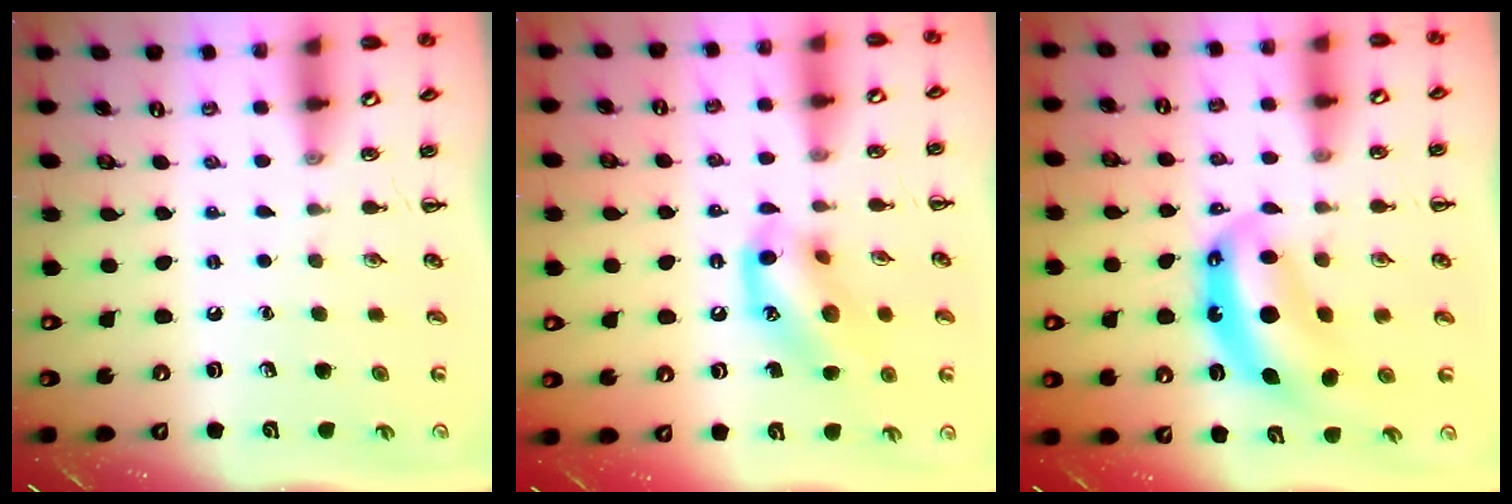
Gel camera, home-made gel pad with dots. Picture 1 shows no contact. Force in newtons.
{"total": 14.7, "press": 14.6, "slide": 1.2}
{"total": 8.6, "press": 8.4, "slide": 1.9}